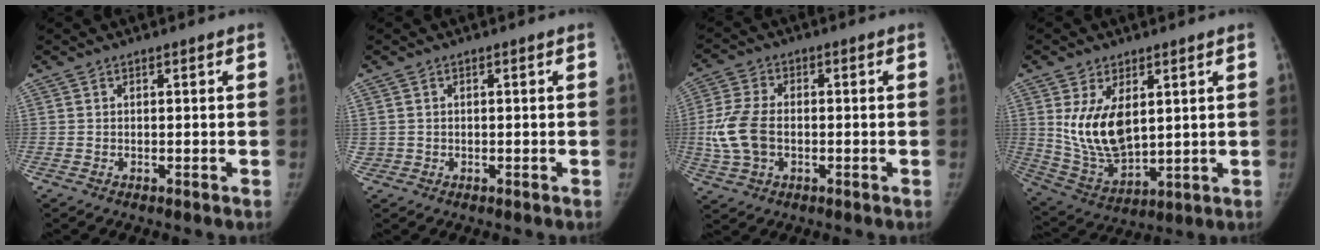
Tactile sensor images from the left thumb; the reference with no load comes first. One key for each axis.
{"total": 1.1, "fx": 0.2, "fy": 1.1, "fz": 0.1, "tx": 0.007, "ty": 0.003, "tz": 0.002}
{"total": 9.3, "fx": -1.0, "fy": 6.0, "fz": 7.0, "tx": -0.150, "ty": 0.008, "tz": -0.020}
{"total": 12.7, "fx": 3.2, "fy": 7.1, "fz": 10.0, "tx": -0.167, "ty": -0.025, "tz": 0.080}